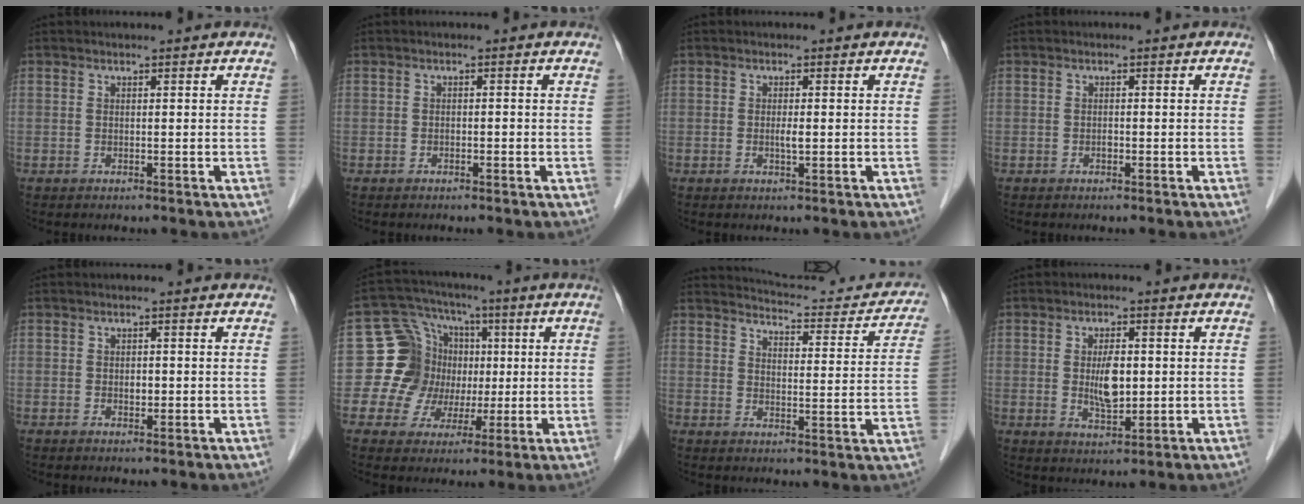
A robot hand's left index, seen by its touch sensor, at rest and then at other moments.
{"total": 0.6, "force": [-0.4, 0.3, 0.3], "torque": [-0.004, 0.000, -0.009]}
{"total": 1.2, "force": [-0.3, 0.3, 1.1], "torque": [-0.022, -0.005, -0.005]}
{"total": 0.6, "force": [-0.5, 0.3, 0.3], "torque": [-0.006, -0.002, -0.008]}
{"total": 1.2, "force": [-0.3, 0.9, 0.8], "torque": [-0.015, -0.002, -0.003]}
{"total": 10.7, "force": [0.0, 10.1, 3.6], "torque": [-0.060, 0.037, 0.008]}
{"total": 16.7, "force": [15.9, 3.5, 3.6], "torque": [-0.028, -0.035, 0.176]}
{"total": 5.3, "force": [0.0, 2.1, 4.8], "torque": [-0.093, -0.005, 0.005]}